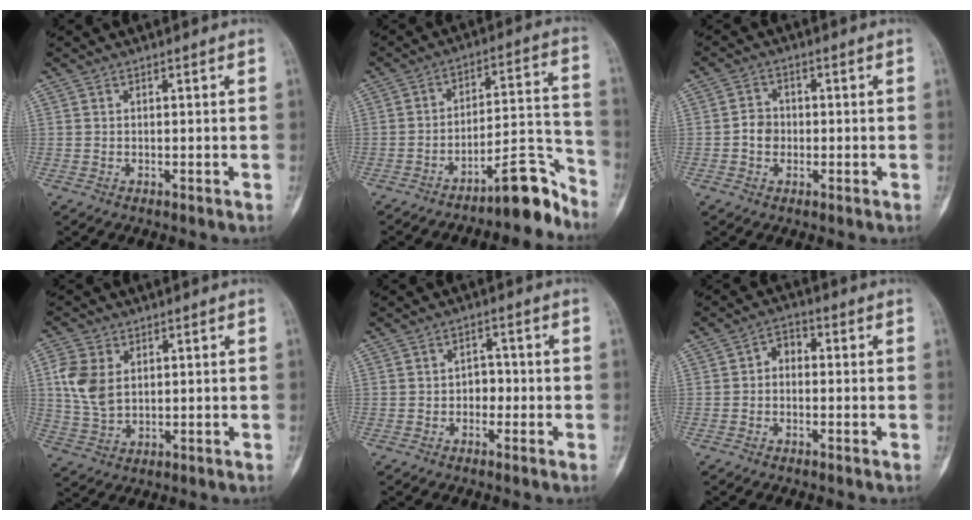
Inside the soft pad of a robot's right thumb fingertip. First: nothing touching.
{"total": 11.2, "force": [-9.1, 2.7, 6.0], "torque": [-0.051, 0.115, -0.146]}
{"total": 3.5, "force": [-0.6, 3.1, 1.6], "torque": [-0.013, 0.010, -0.018]}
{"total": 8.1, "force": [1.9, 5.5, 5.6], "torque": [-0.111, -0.002, 0.043]}
{"total": 2.9, "force": [-0.8, 2.3, 1.6], "torque": [0.001, 0.013, -0.021]}
{"total": 3.4, "force": [-0.3, 2.5, 2.3], "torque": [-0.022, 0.017, -0.019]}